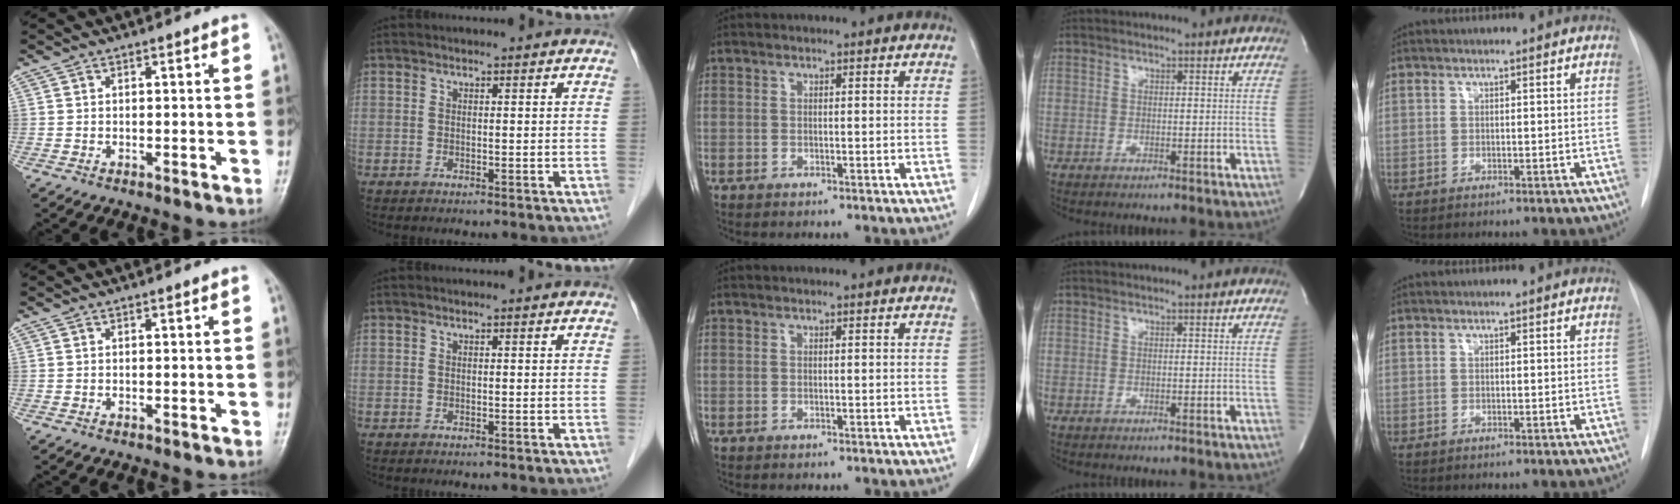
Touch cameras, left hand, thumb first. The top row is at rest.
{}